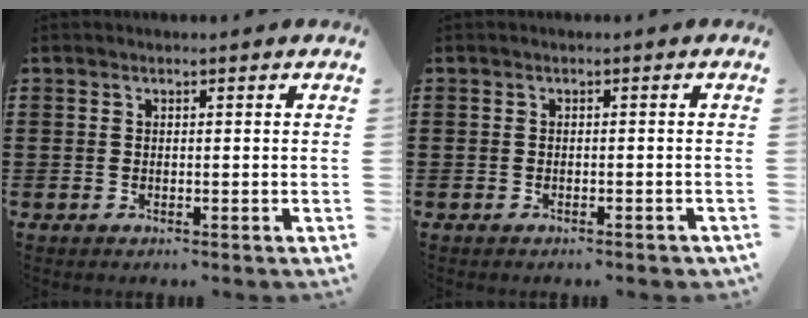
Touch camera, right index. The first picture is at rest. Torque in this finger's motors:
{"motor_torque": [0.24, 0.41, 0.11, 0.00]}